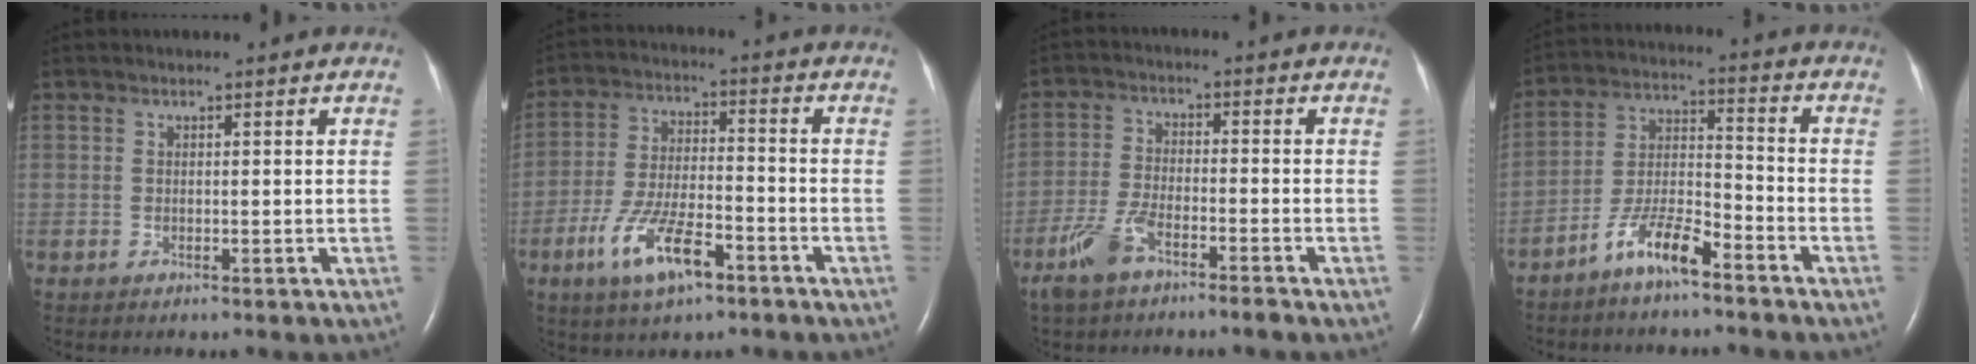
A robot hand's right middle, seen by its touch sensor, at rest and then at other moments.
{"total": 10.4, "force": [-5.6, 3.1, 8.1], "torque": [-0.163, -0.002, -0.101]}
{"total": 6.5, "force": [-4.6, 1.3, 4.4], "torque": [-0.107, -0.003, -0.090]}
{"total": 8.1, "force": [-6.0, 1.5, 5.2], "torque": [-0.110, -0.003, -0.118]}